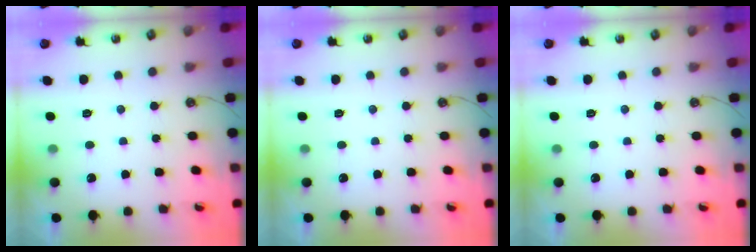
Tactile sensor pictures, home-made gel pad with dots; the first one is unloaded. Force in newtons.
{"total": 0.0}
{"total": 0.0}